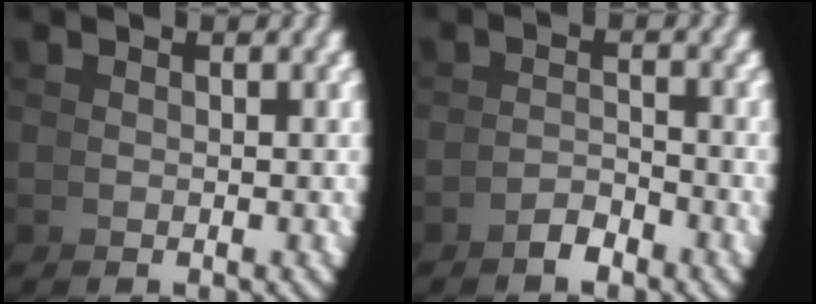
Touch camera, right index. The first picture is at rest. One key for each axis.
{"total": 2.0, "fx": -2.0, "fy": -0.4, "fz": 0.4, "tx": 0.015, "ty": 0.007, "tz": -0.038}